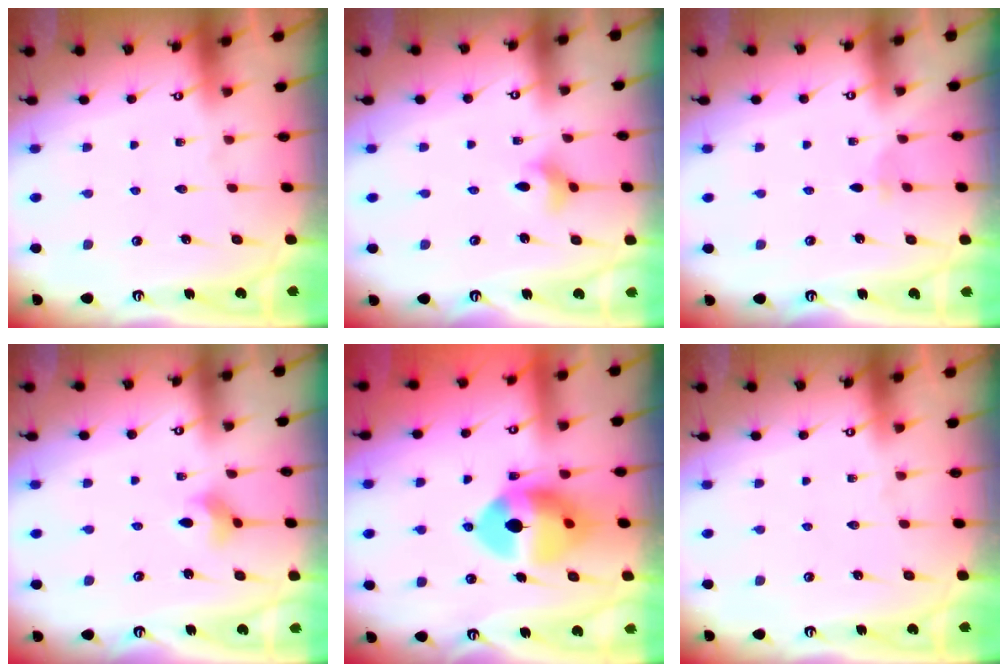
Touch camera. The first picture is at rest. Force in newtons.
{"total": 4.0, "press": 4.0, "slide": 0.3}
{"total": 1.4, "press": 1.4, "slide": 0.3}
{"total": 3.0, "press": 3.0, "slide": 0.5}
{"total": 12.0, "press": 11.8, "slide": 1.9}
{"total": 0.0}